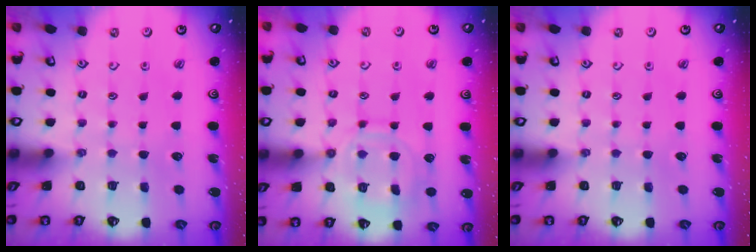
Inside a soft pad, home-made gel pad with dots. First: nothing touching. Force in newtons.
{"total": 12.8, "press": 12.8, "slide": 1.0}
{"total": 0.0}